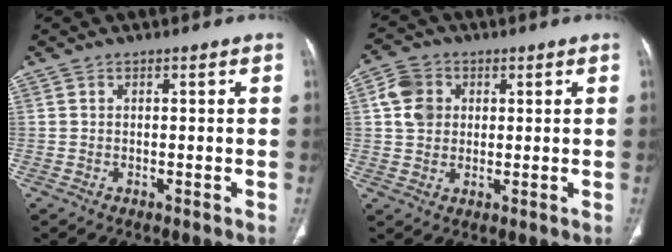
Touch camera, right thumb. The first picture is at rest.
{"total": 6.5, "force": [1.5, 5.4, 3.2], "torque": [-0.048, 0.003, 0.025]}